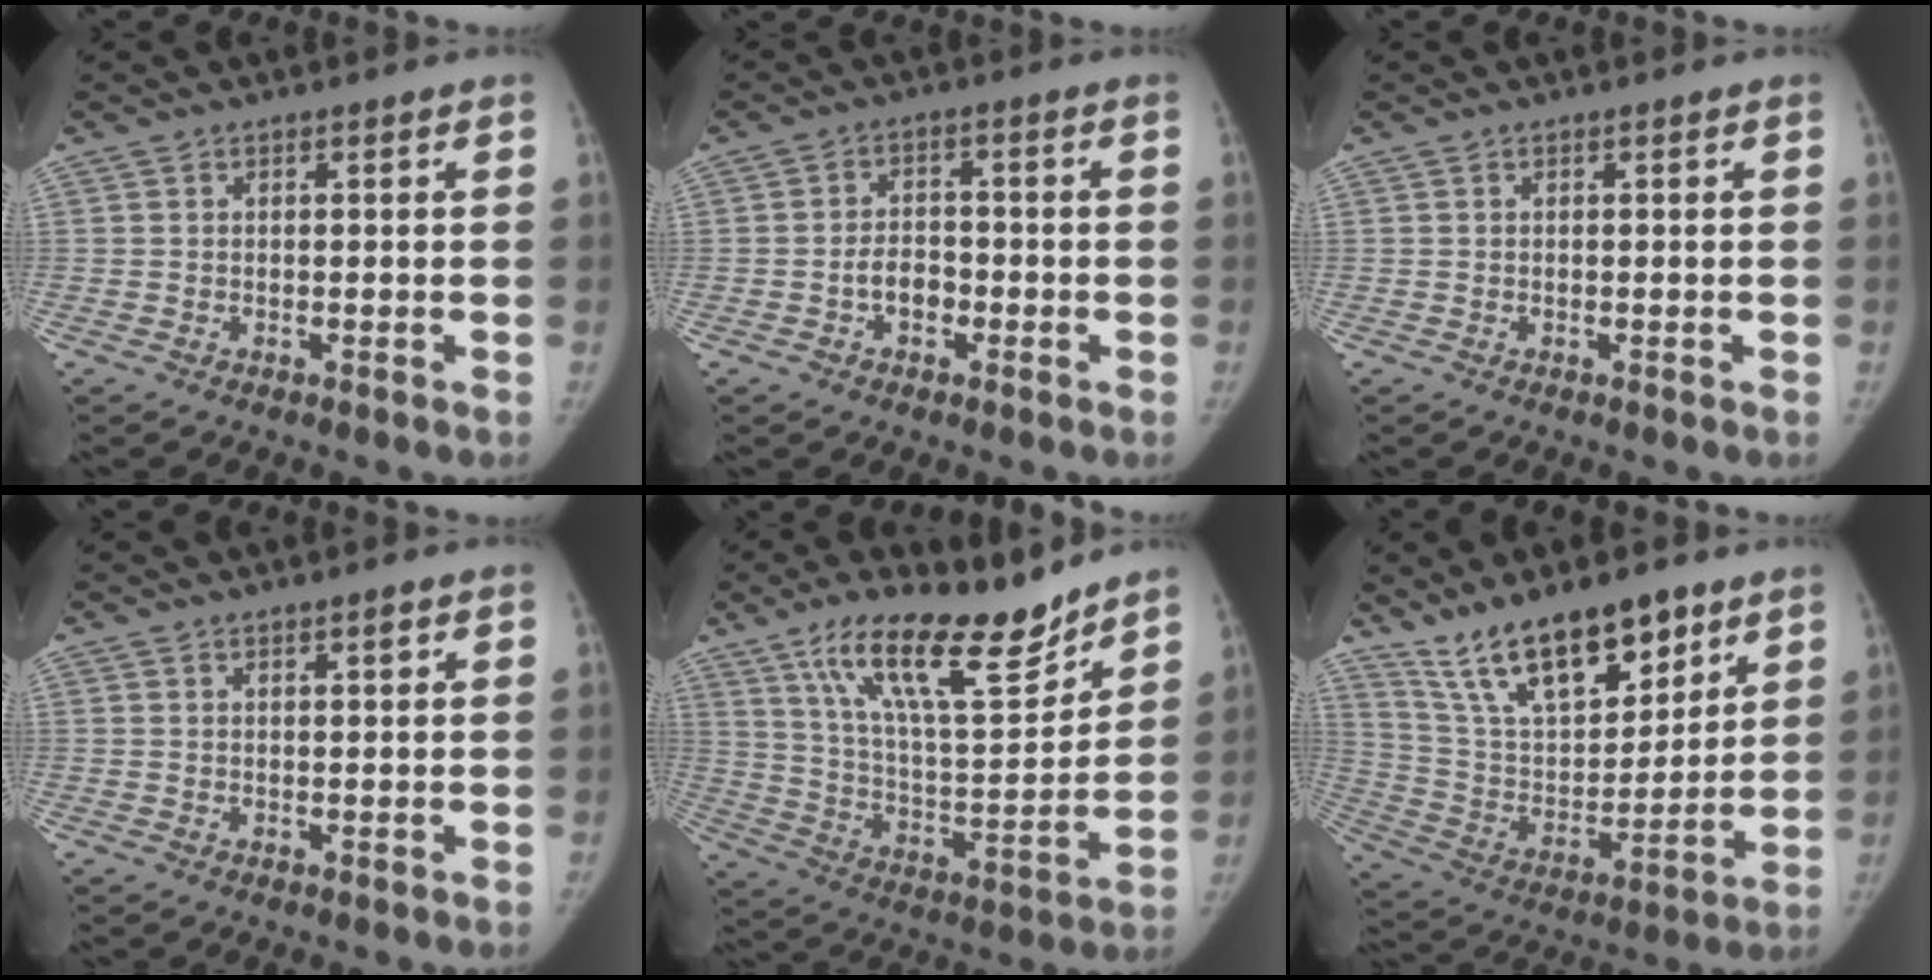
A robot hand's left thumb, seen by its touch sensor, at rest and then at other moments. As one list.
[{"total": 4.6, "force": [-1.6, 3.1, 2.9], "torque": [-0.035, 0.018, -0.033]}, {"total": 0.0}, {"total": 1.4, "force": [0.9, 0.3, 1.0], "torque": [-0.013, -0.005, 0.016]}, {"total": 20.4, "force": [14.7, 5.9, 12.8], "torque": [-0.182, -0.080, 0.257]}, {"total": 19.6, "force": [13.6, 8.0, 11.7], "torque": [-0.155, -0.067, 0.251]}]